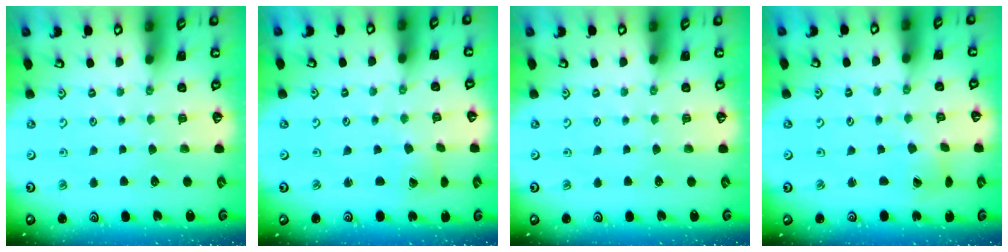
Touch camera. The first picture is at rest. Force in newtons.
{"total": 2.8, "press": 2.8, "slide": 0.1}
{"total": 0.0}
{"total": 1.6, "press": 1.5, "slide": 0.3}